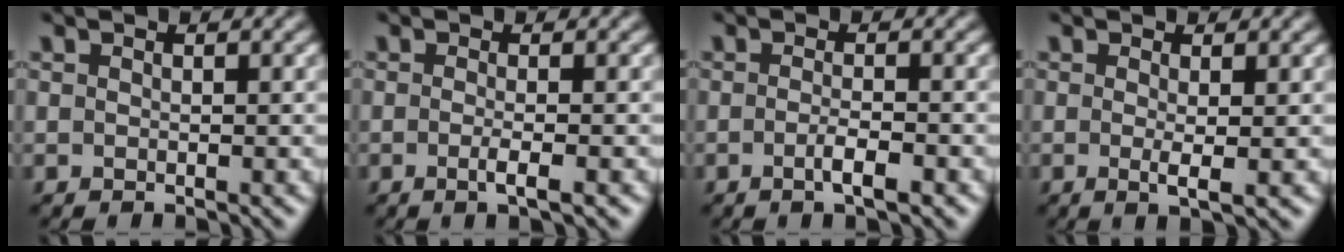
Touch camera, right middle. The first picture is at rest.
{"total": 1.8, "force": [-0.6, 0.5, 1.6], "torque": [-0.024, -0.004, -0.014]}
{"total": 2.1, "force": [-1.0, 0.5, 1.8], "torque": [-0.028, 0.001, -0.017]}
{"total": 1.5, "force": [-0.1, 0.1, 1.5], "torque": [-0.029, -0.008, -0.001]}